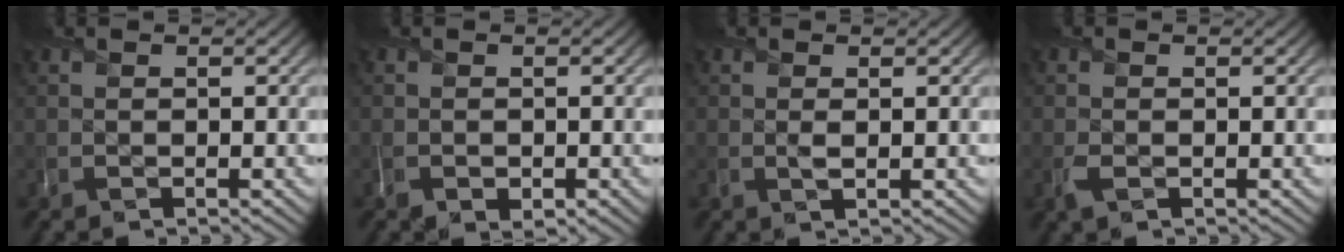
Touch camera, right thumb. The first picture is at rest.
{"total": 1.8, "force": [-0.8, 1.3, 1.0], "torque": [-0.022, -0.010, -0.016]}
{"total": 0.8, "force": [0.2, 0.4, 0.7], "torque": [-0.015, -0.001, 0.004]}
{"total": 1.3, "force": [-0.5, 0.8, 0.8], "torque": [-0.020, -0.005, -0.009]}